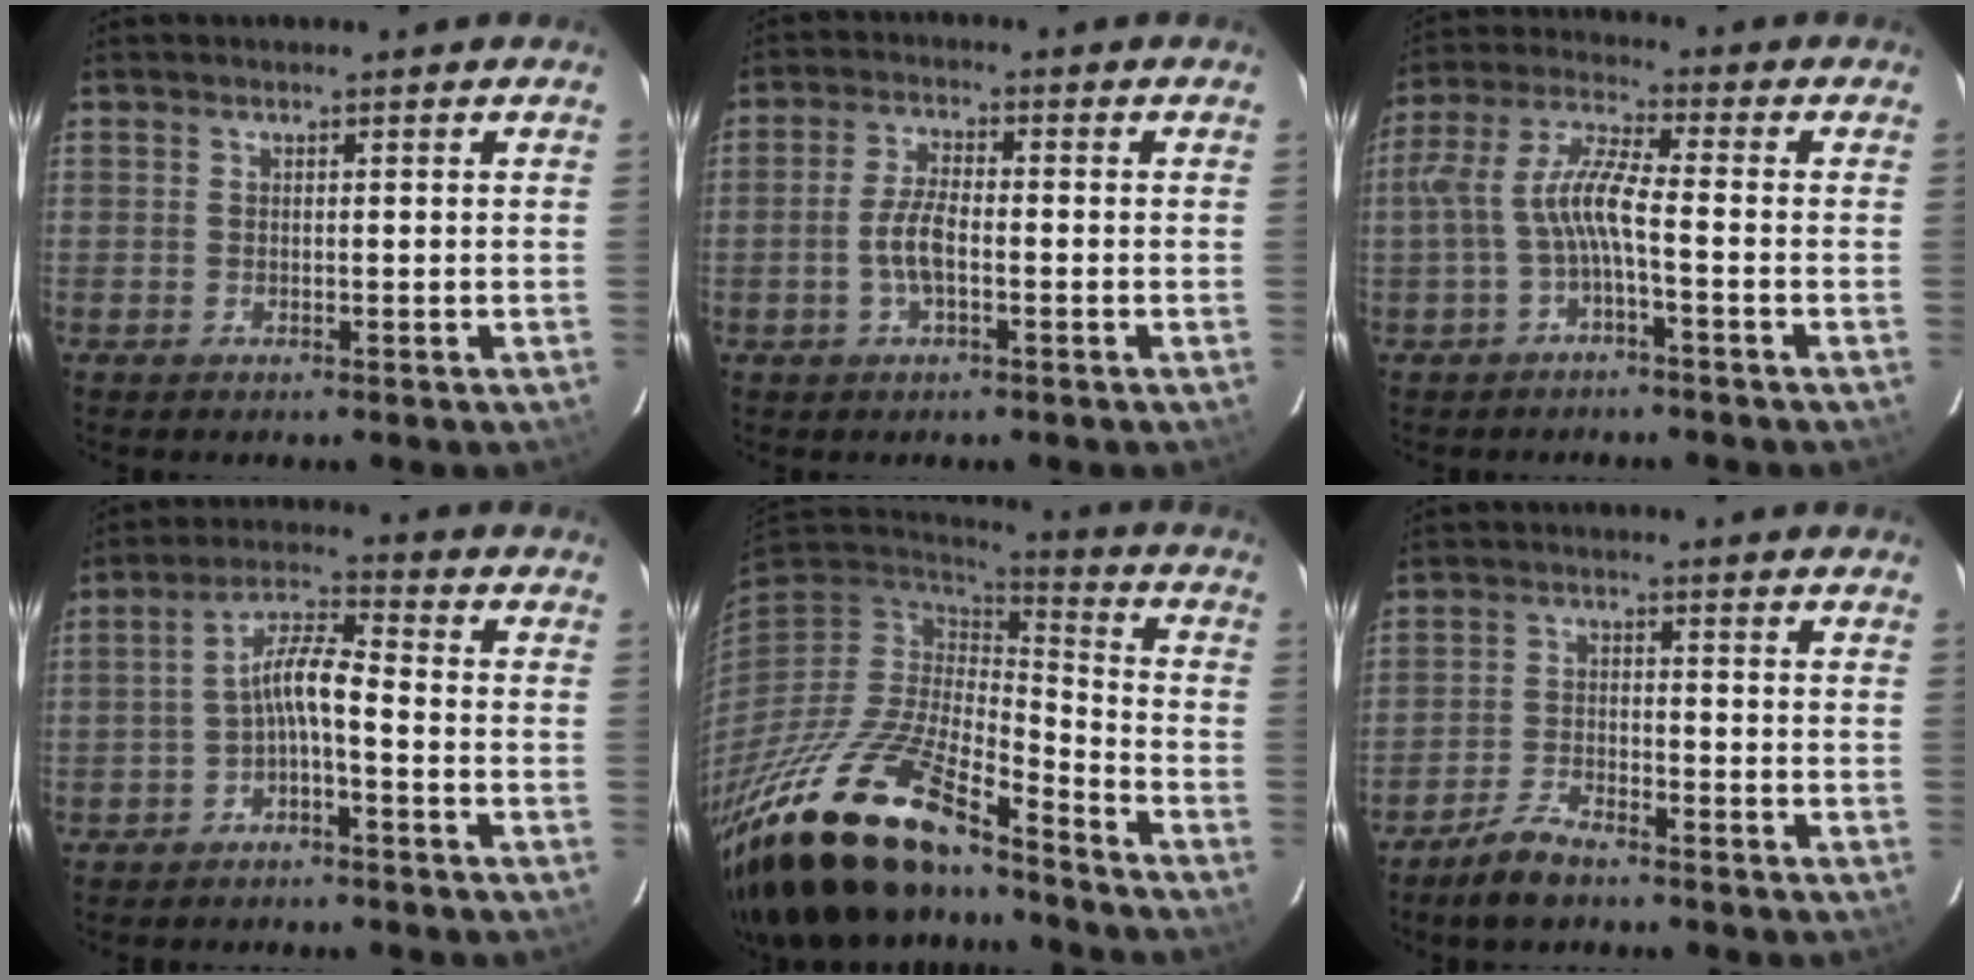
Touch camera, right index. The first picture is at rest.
{"total": 5.1, "force": [-1.5, 1.7, 4.6], "torque": [-0.098, 0.003, -0.029]}
{"total": 7.8, "force": [-2.2, 1.2, 7.3], "torque": [-0.172, 0.013, -0.039]}
{"total": 5.7, "force": [-2.5, 1.0, 5.0], "torque": [-0.112, 0.018, -0.046]}
{"total": 27.3, "force": [-19.8, 7.9, 17.0], "torque": [-0.335, -0.055, -0.350]}
{"total": 5.8, "force": [-4.9, 1.6, 2.6], "torque": [-0.073, 0.000, -0.094]}